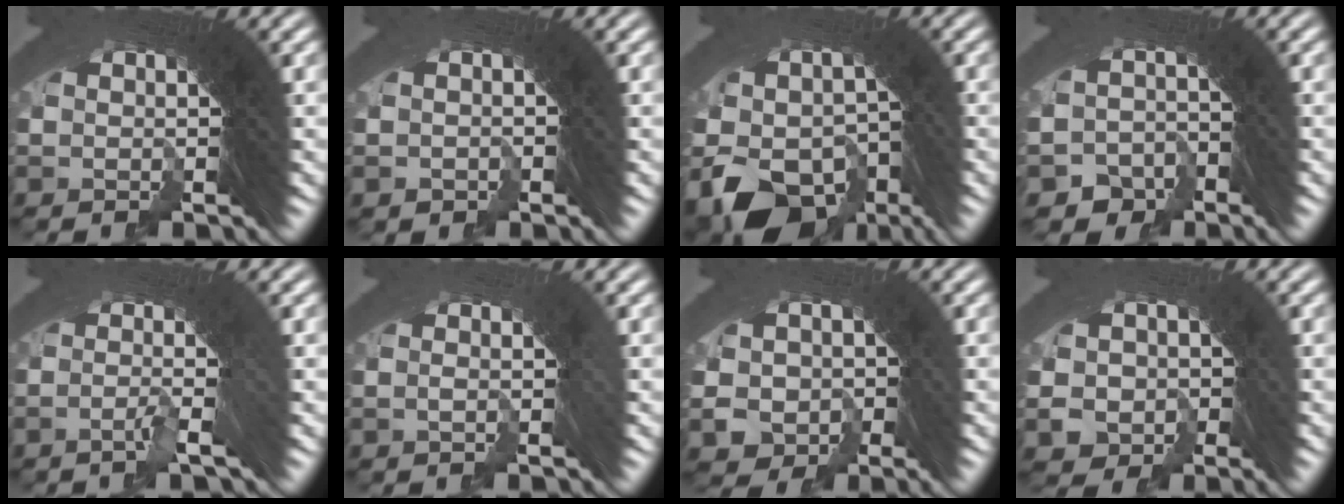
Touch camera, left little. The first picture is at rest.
{"total": 1.5, "force": [-1.3, 0.3, -0.7], "torque": [0.016, -0.004, -0.019]}
{"total": 15.8, "force": [-5.8, 11.5, 9.1], "torque": [-0.219, -0.078, -0.068]}
{"total": 5.2, "force": [-3.9, 3.3, 0.8], "torque": [-0.015, -0.020, -0.062]}
{"total": 2.2, "force": [-1.2, -0.8, 1.7], "torque": [-0.019, 0.008, -0.026]}
{"total": 1.2, "force": [-0.8, -0.4, 0.8], "torque": [-0.008, 0.010, -0.014]}
{"total": 8.5, "force": [-2.1, 7.6, 3.2], "torque": [-0.098, -0.048, -0.023]}
{"total": 6.6, "force": [-1.7, 6.0, 2.2], "torque": [-0.074, -0.035, -0.019]}